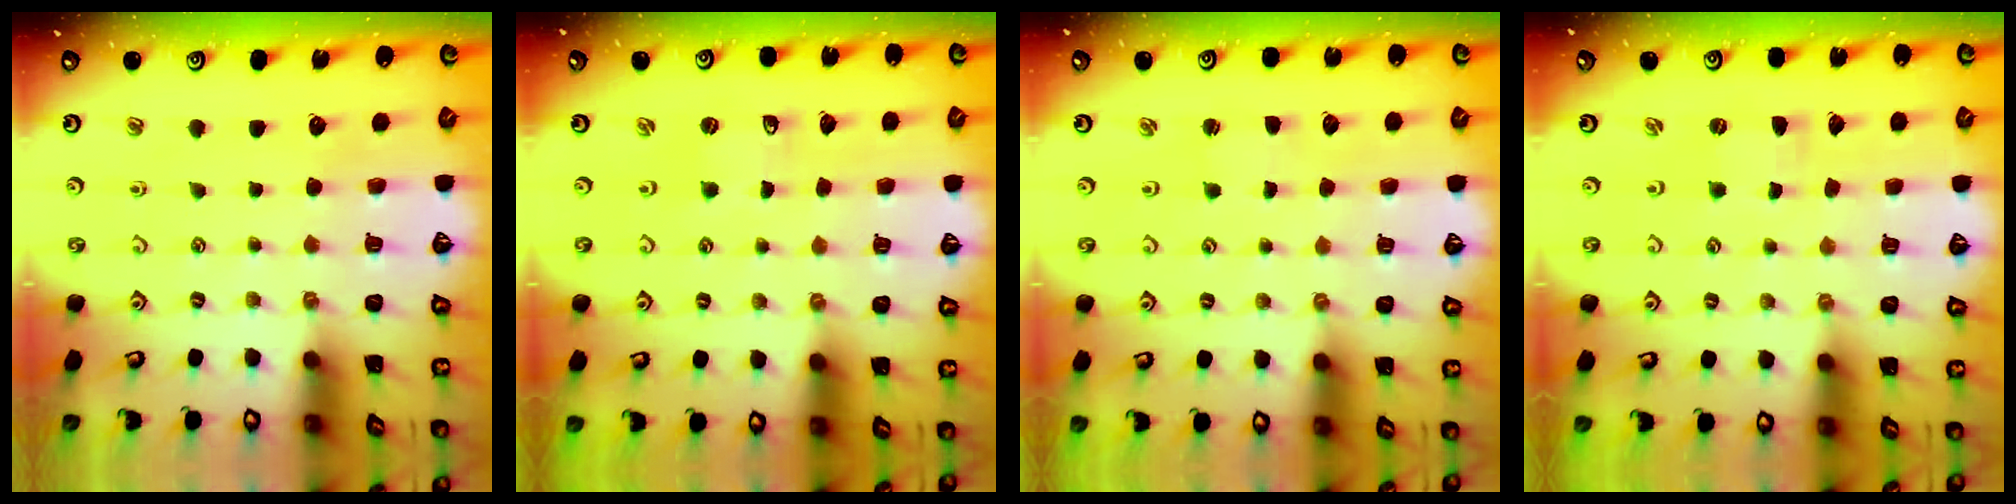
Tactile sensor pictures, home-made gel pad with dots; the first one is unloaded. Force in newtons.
{"total": 0.0}
{"total": 1.0, "press": 1.0, "slide": 0.1}
{"total": 0.0}